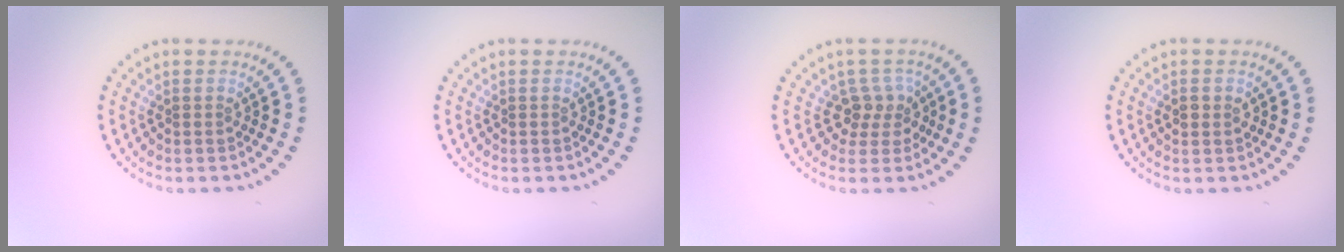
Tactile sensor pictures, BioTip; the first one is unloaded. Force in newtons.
{"total": 0.0}
{"total": 2.5, "press": 2.0, "slide": 1.6}
{"total": 1.5, "press": 1.5, "slide": 0.1}